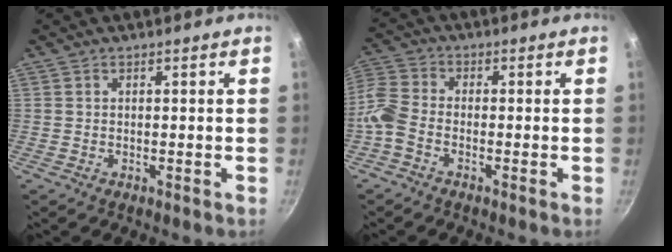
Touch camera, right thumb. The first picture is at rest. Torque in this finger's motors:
{"motor_torque": [0.14, 0.13, 0.78, -0.21, 0.04]}